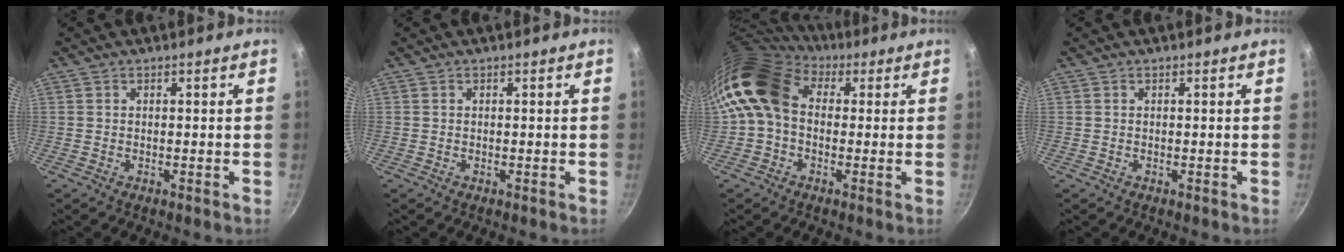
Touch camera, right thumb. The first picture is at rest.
{"total": 0.0}
{"total": 12.2, "force": [1.5, 9.3, 7.8], "torque": [-0.129, 0.017, 0.004]}
{"total": 0.0}